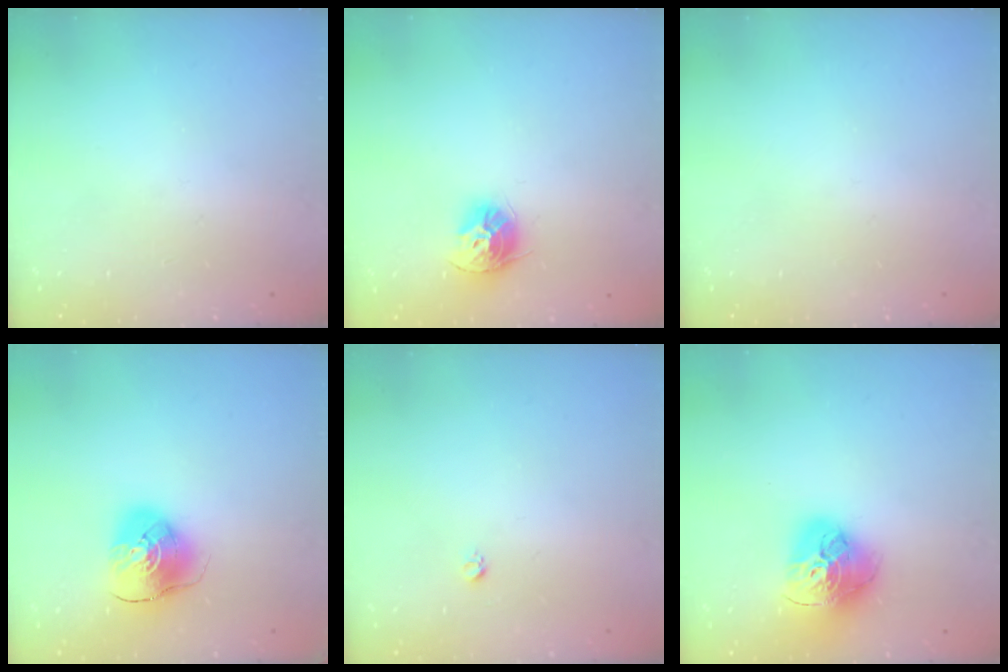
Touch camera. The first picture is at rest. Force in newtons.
{"total": 11.1, "press": 11.0, "slide": 0.9}
{"total": 0.0}
{"total": 10.2, "press": 10.1, "slide": 1.4}
{"total": 2.7, "press": 2.7, "slide": 0.3}
{"total": 18.4, "press": 18.3, "slide": 1.9}